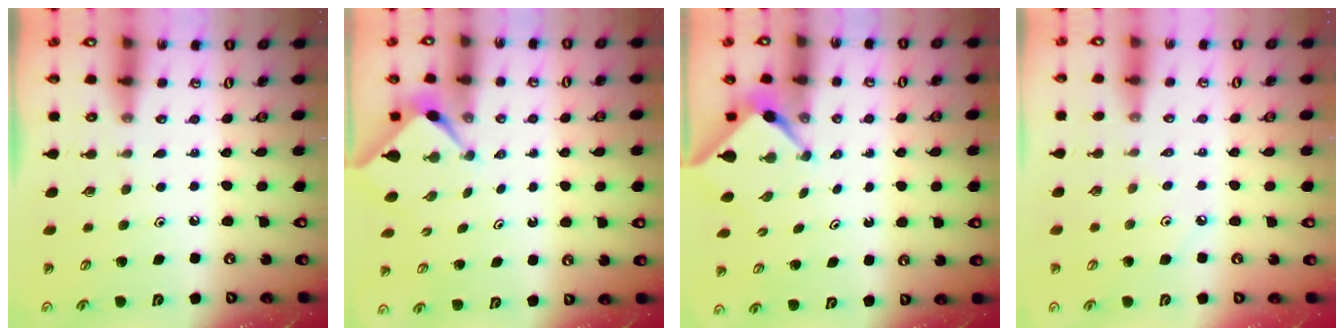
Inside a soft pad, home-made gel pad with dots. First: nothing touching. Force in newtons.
{"total": 2.4, "press": 2.3, "slide": 0.3}
{"total": 3.0, "press": 3.0, "slide": 0.4}
{"total": 1.6, "press": 1.6, "slide": 0.3}